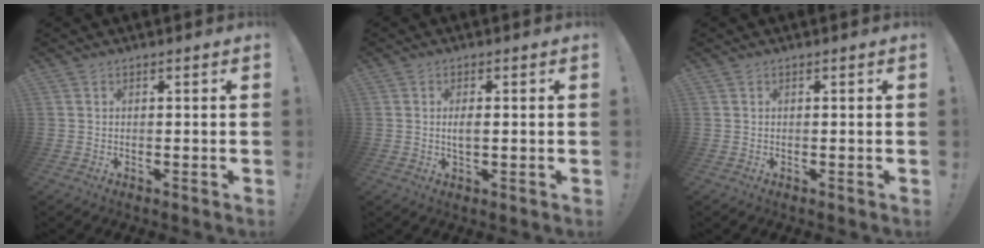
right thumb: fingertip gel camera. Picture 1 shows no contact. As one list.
[{"total": 2.5, "force": [-0.1, 0.9, 2.4], "torque": [-0.031, -0.004, -0.006]}, {"total": 0.0}]